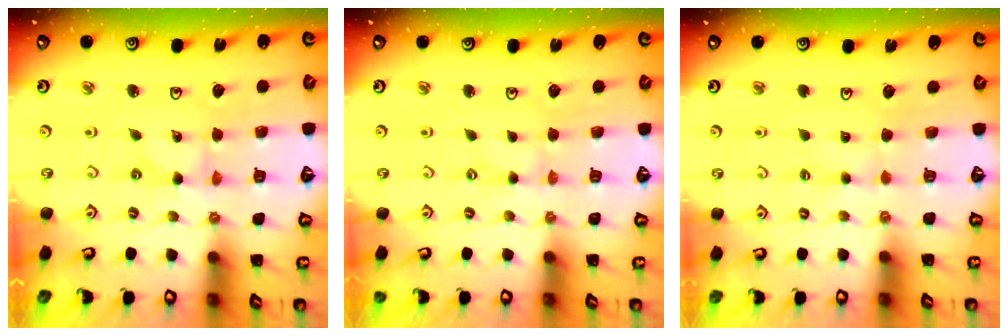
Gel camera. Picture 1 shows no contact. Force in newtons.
{"total": 0.0}
{"total": 1.8, "press": 1.7, "slide": 0.4}